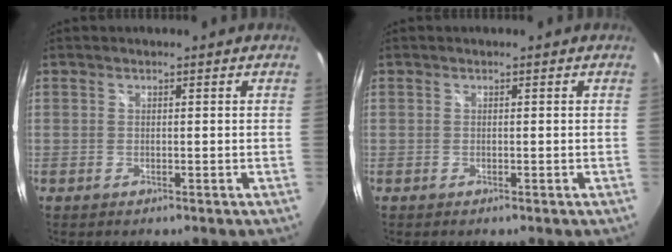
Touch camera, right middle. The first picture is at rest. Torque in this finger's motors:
{"motor_torque": [0.12, -0.05, 0.01, 0.00]}